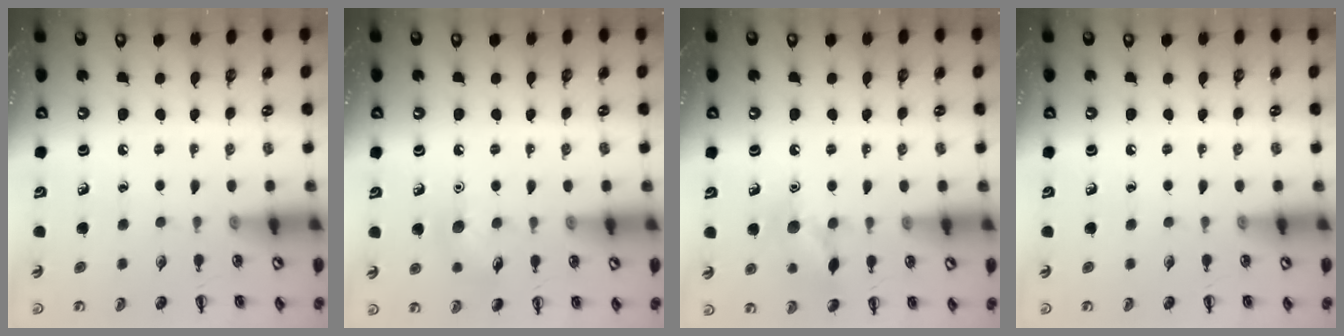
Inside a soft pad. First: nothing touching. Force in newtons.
{"total": 7.1, "press": 6.8, "slide": 1.9}
{"total": 9.8, "press": 9.8, "slide": 0.5}
{"total": 0.0}